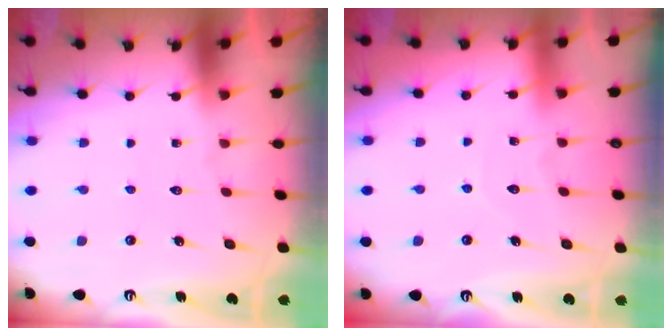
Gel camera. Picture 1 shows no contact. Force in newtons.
{"total": 4.8, "press": 4.8, "slide": 0.5}